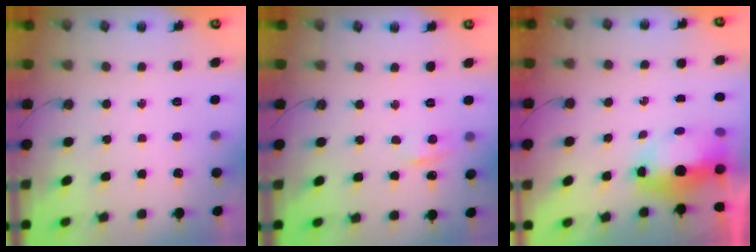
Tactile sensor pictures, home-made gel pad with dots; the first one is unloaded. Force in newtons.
{"total": 5.5, "press": 5.4, "slide": 0.7}
{"total": 7.7, "press": 7.6, "slide": 1.4}